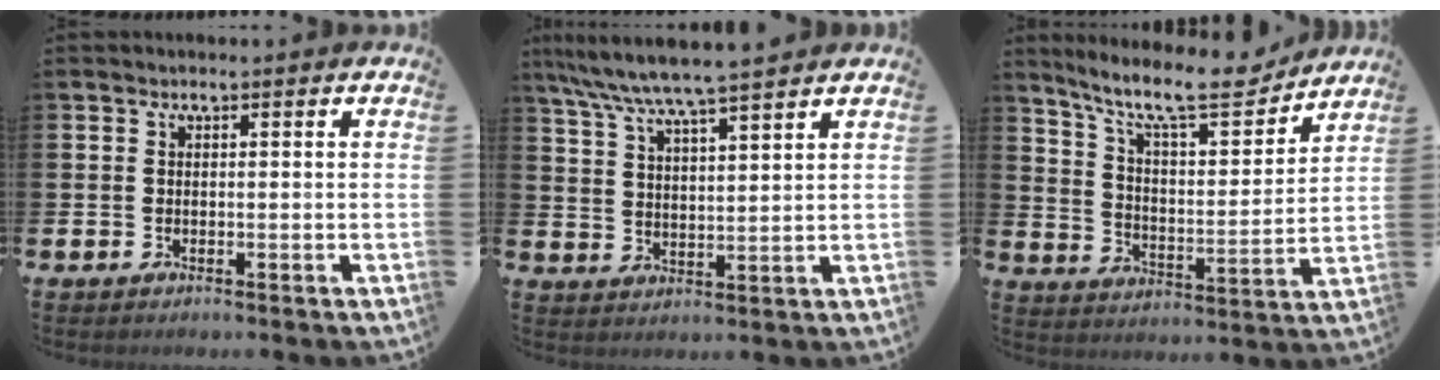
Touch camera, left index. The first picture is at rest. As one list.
[{"total": 7.1, "force": [6.6, 0.0, 2.5], "torque": [-0.075, -0.031, 0.117]}, {"total": 11.9, "force": [10.1, 2.7, 5.6], "torque": [-0.127, -0.064, 0.170]}]